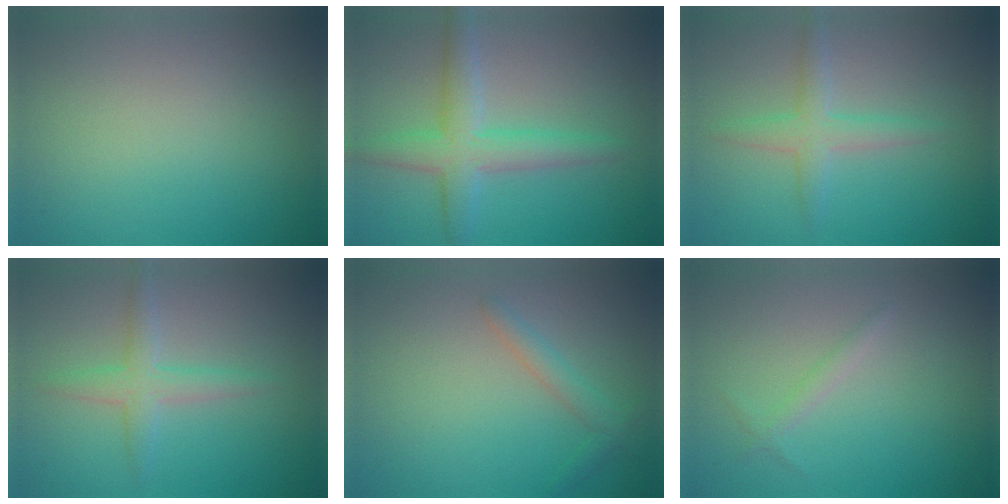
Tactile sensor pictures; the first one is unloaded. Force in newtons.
{"total": 4.3, "press": 4.3, "slide": 0.1}
{"total": 2.7, "press": 2.7, "slide": 0.1}
{"total": 2.7, "press": 2.7, "slide": 0.1}
{"total": 1.6, "press": 1.6, "slide": 0.1}
{"total": 0.9, "press": 0.9, "slide": 0.1}